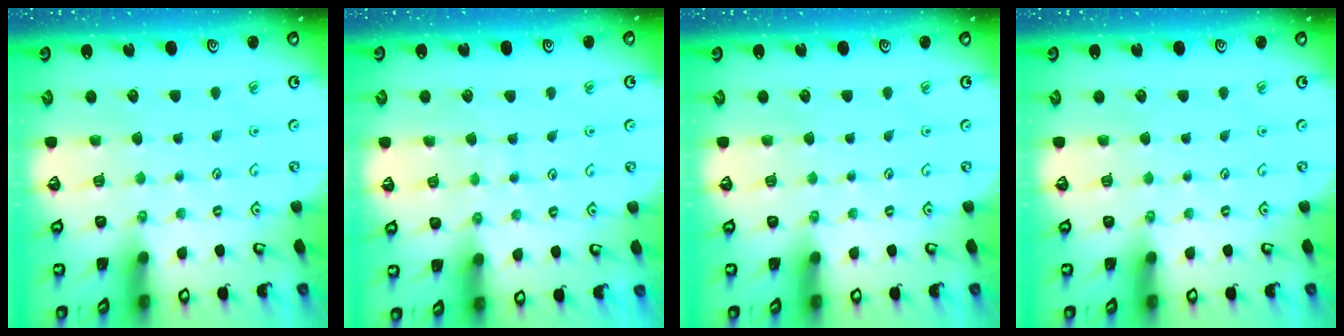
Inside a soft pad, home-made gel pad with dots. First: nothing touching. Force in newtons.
{"total": 5.6, "press": 5.6, "slide": 0.6}
{"total": 0.0}
{"total": 0.0}